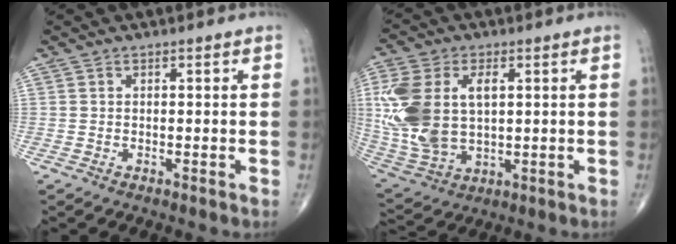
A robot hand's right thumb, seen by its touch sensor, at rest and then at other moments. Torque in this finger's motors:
{"motor_torque": [2.09, 2.37, 1.92, 0.39, 0.26]}